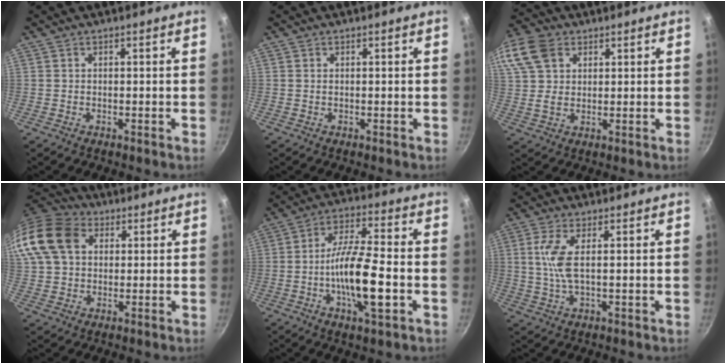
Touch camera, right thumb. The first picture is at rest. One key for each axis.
{"total": 0.0}
{"total": 15.3, "fx": 6.8, "fy": 10.9, "fz": 8.3, "tx": -0.194, "ty": 0.021, "tz": 0.129}
{"total": 16.5, "fx": 4.5, "fy": 12.5, "fz": 9.7, "tx": -0.201, "ty": 0.025, "tz": 0.070}
{"total": 13.4, "fx": -3.2, "fy": 3.5, "fz": 12.5, "tx": -0.224, "ty": 0.021, "tz": -0.067}
{"total": 5.9, "fx": 1.2, "fy": 1.6, "fz": 5.5, "tx": -0.125, "ty": 0.000, "tz": 0.026}